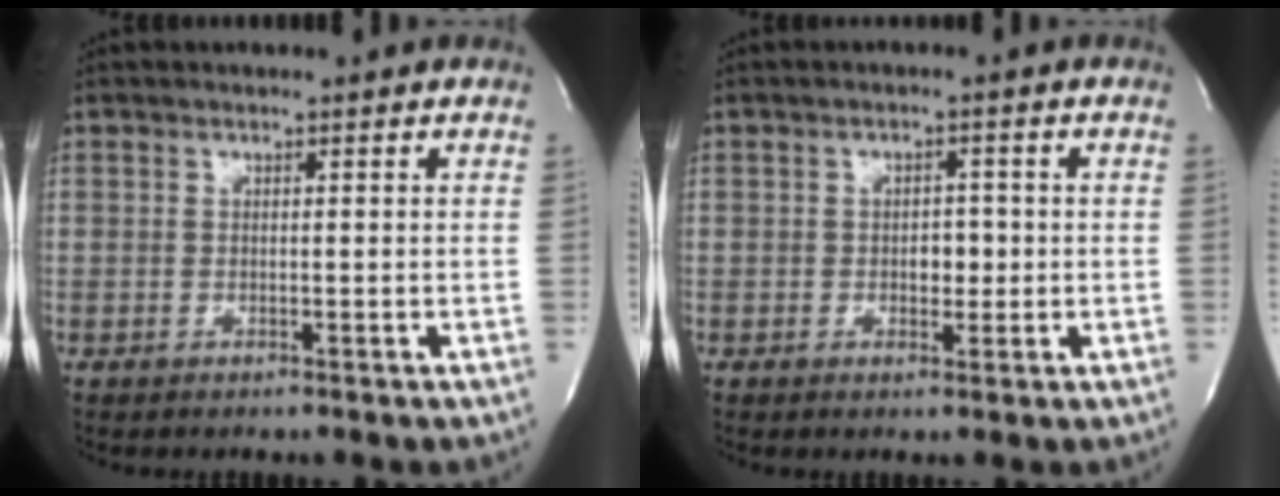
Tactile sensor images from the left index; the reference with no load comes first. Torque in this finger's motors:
{"motor_torque": [0.14, -0.10, 0.02, 0.04]}